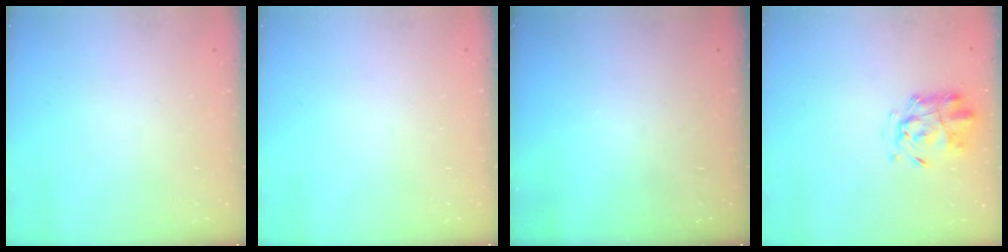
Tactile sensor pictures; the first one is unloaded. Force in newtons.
{"total": 0.0}
{"total": 0.0}
{"total": 2.3, "press": 2.2, "slide": 0.7}